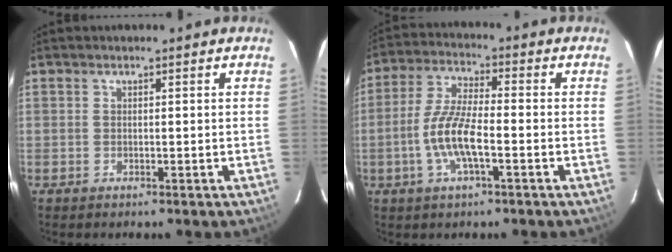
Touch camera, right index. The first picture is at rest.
{"total": 9.5, "force": [-2.9, 2.3, 8.7], "torque": [-0.182, 0.003, -0.059]}